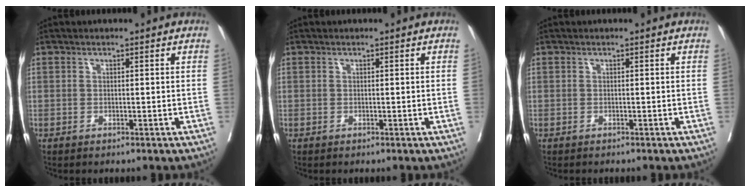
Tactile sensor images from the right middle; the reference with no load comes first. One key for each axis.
{"total": 0.0}
{"total": 0.7, "fx": -0.7, "fy": 0.2, "fz": 0.2, "tx": -0.006, "ty": -0.001, "tz": -0.010}